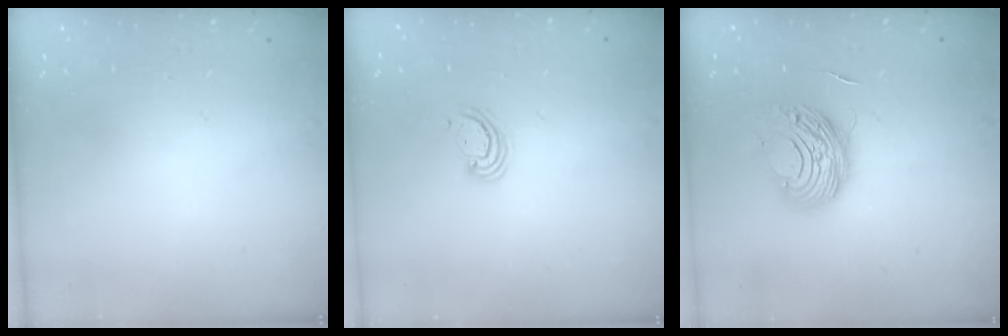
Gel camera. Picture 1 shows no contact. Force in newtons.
{"total": 3.2, "press": 3.1, "slide": 0.3}
{"total": 10.5, "press": 10.5, "slide": 0.9}